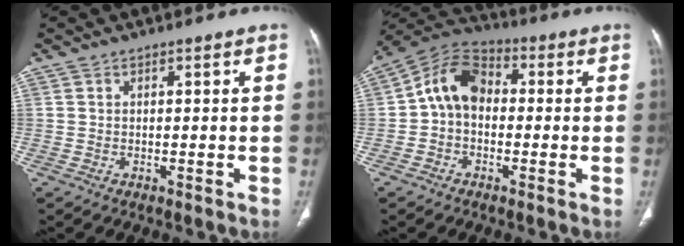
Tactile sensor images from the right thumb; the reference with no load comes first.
{"total": 9.9, "force": [-0.2, 7.3, 6.7], "torque": [-0.099, 0.033, -0.022]}